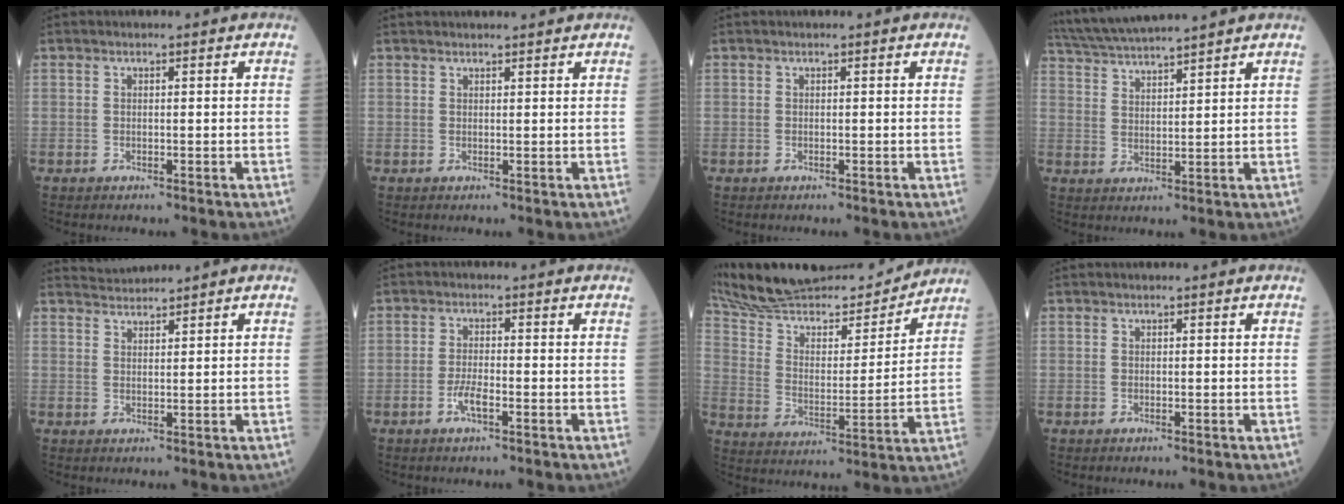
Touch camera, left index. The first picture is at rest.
{"total": 4.3, "force": [4.1, 0.4, 1.2], "torque": [-0.012, 0.024, 0.052]}
{"total": 0.0}
{"total": 12.1, "force": [11.1, -0.2, 4.8], "torque": [-0.099, 0.028, 0.191]}
{"total": 2.8, "force": [2.7, -0.7, -0.5], "torque": [-0.001, 0.012, 0.059]}
{"total": 2.6, "force": [-1.3, 0.4, 2.2], "torque": [-0.049, -0.002, -0.028]}
{"total": 23.1, "force": [21.3, 4.0, 8.1], "torque": [-0.147, -0.005, 0.335]}
{"total": 0.0}